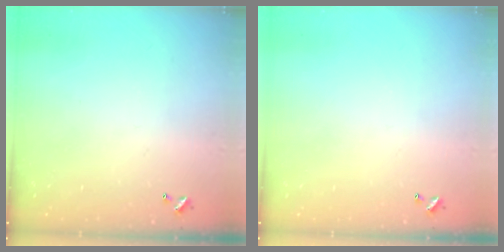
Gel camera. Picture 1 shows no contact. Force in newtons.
{"total": 0.0}